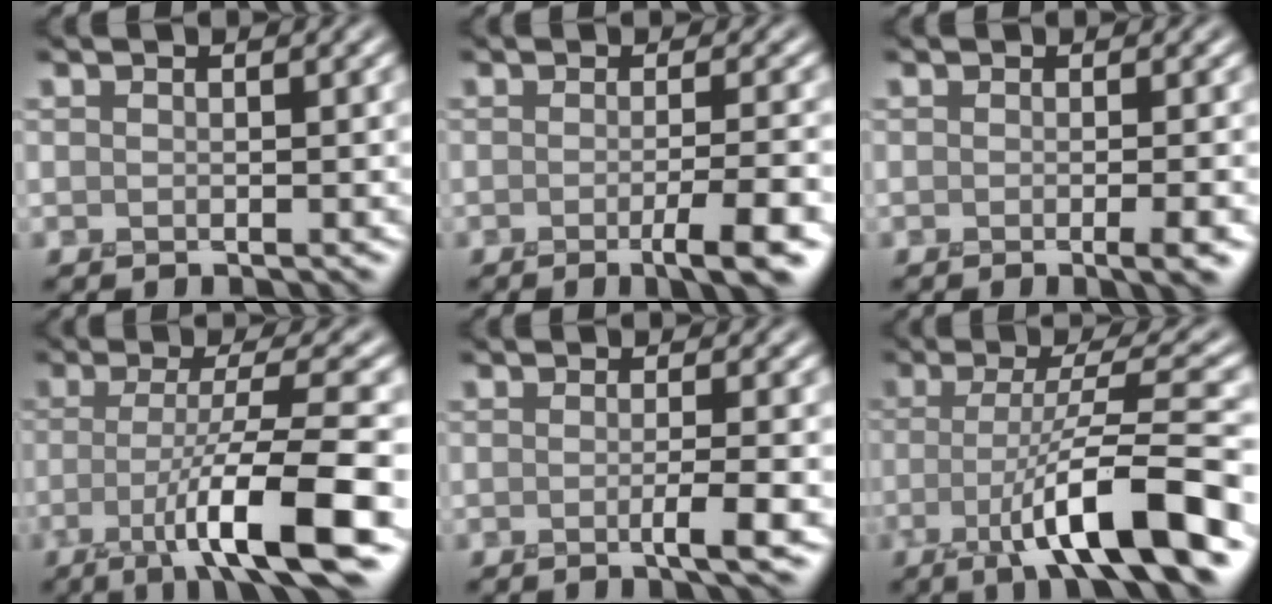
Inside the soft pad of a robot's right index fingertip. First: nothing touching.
{"total": 4.6, "force": [-1.9, 0.8, 4.1], "torque": [-0.055, -0.006, -0.031]}
{"total": 2.5, "force": [-0.8, 0.5, 2.3], "torque": [-0.028, -0.008, -0.014]}
{"total": 9.3, "force": [-3.2, 1.3, 8.6], "torque": [-0.128, -0.003, -0.061]}
{"total": 2.5, "force": [-0.6, 0.3, 2.4], "torque": [-0.035, -0.004, -0.014]}
{"total": 9.5, "force": [-3.6, 1.5, 8.7], "torque": [-0.134, 0.008, -0.066]}